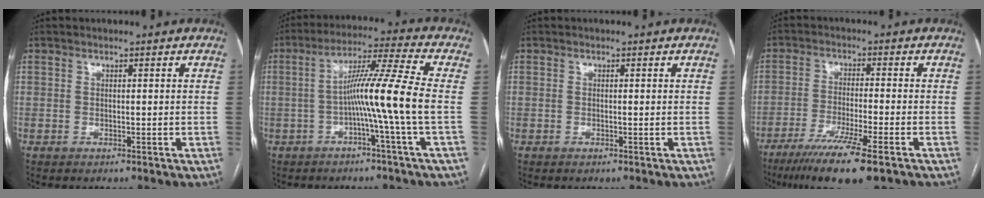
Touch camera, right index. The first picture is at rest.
{"total": 10.3, "force": [-2.0, -2.5, 9.8], "torque": [-0.172, 0.010, -0.038]}
{"total": 0.0}
{"total": 11.4, "force": [-7.6, 0.2, 8.5], "torque": [-0.141, -0.030, -0.120]}